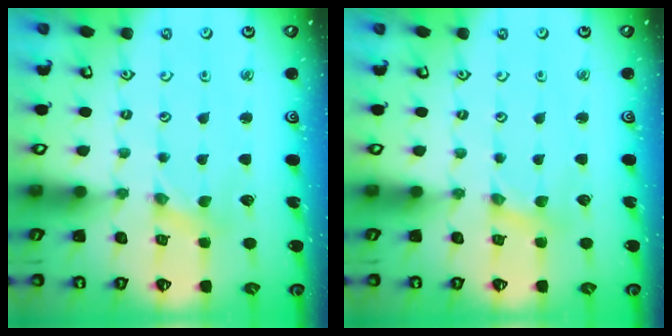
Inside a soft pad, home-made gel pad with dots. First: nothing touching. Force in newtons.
{"total": 0.6, "press": 0.6, "slide": 0.1}